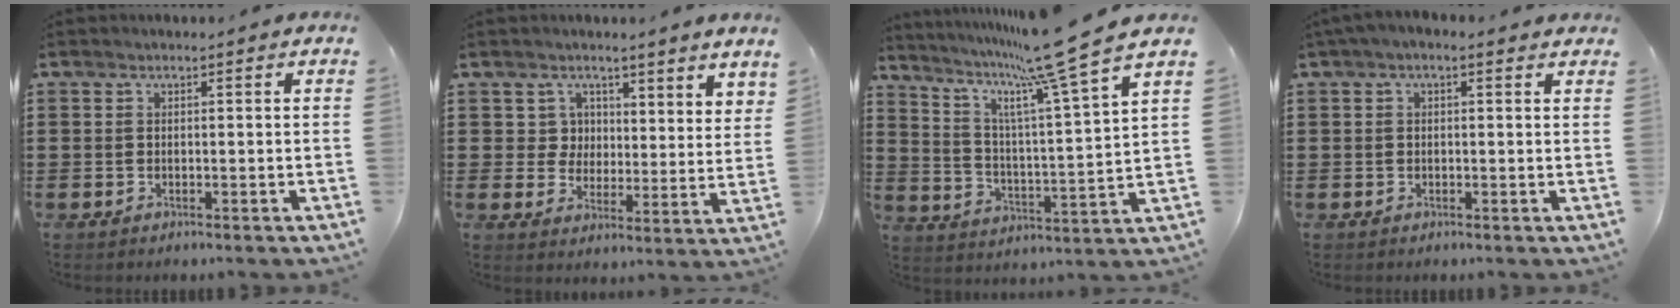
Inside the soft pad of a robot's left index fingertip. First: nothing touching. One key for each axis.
{"total": 4.6, "fx": 3.4, "fy": 3.0, "fz": -0.4, "tx": -0.019, "ty": -0.009, "tz": 0.063}
{"total": 11.0, "fx": 9.1, "fy": -0.9, "fz": 6.1, "tx": -0.139, "ty": -0.065, "tz": 0.139}
{"total": 1.3, "fx": 0.2, "fy": 0.5, "fz": 1.2, "tx": -0.025, "ty": 0.003, "tz": 0.003}